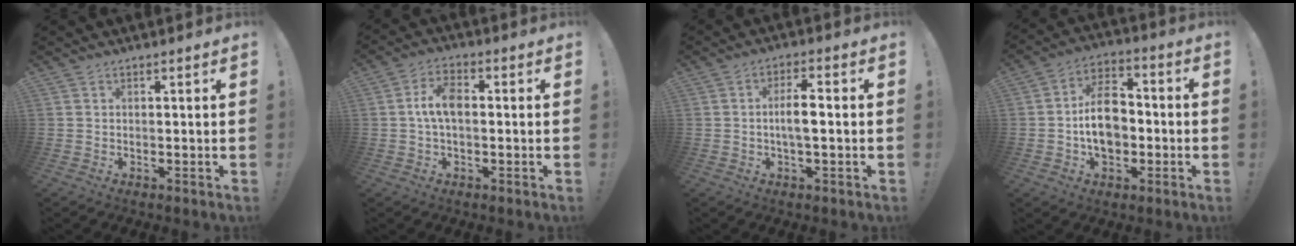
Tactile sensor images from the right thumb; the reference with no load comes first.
{"total": 7.4, "force": [-0.1, 3.9, 6.3], "torque": [-0.131, 0.016, 0.001]}
{"total": 5.4, "force": [-0.7, 1.6, 5.0], "torque": [-0.095, 0.005, -0.016]}
{"total": 12.9, "force": [-1.6, 9.2, 9.0], "torque": [-0.147, 0.014, -0.029]}